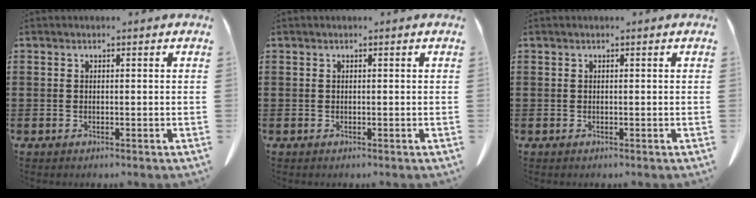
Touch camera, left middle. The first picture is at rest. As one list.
[{"total": 0.0}, {"total": 0.0}]